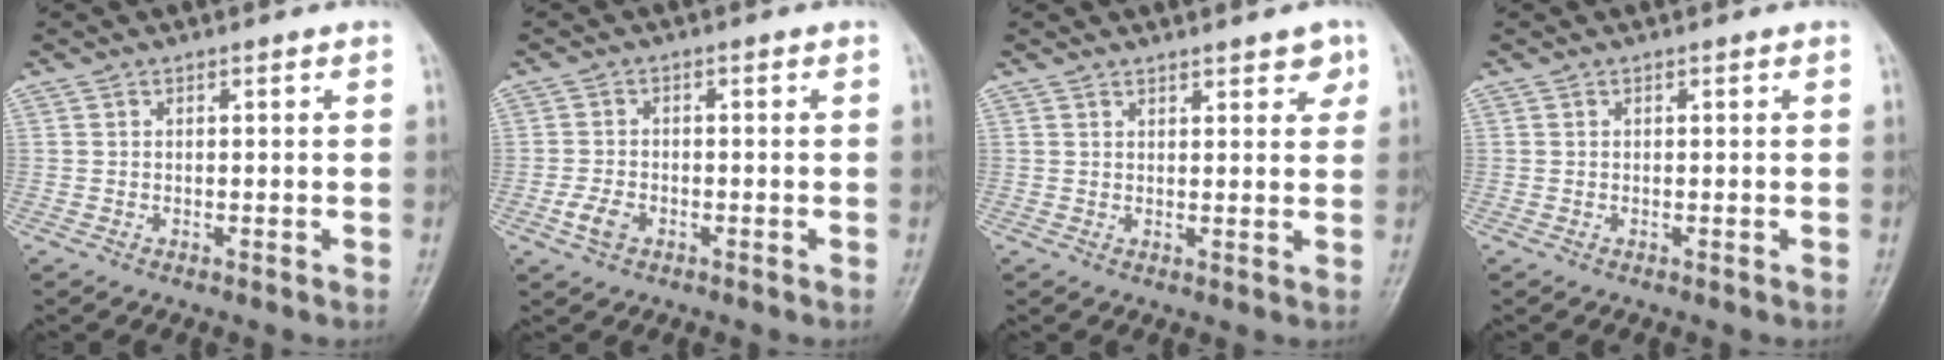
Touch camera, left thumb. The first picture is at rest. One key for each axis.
{"total": 3.6, "fx": -1.7, "fy": 2.4, "fz": 2.1, "tx": -0.043, "ty": 0.006, "tz": -0.033}
{"total": 4.0, "fx": 2.6, "fy": 1.7, "fz": 2.5, "tx": -0.012, "ty": -0.012, "tz": 0.032}
{"total": 0.0}